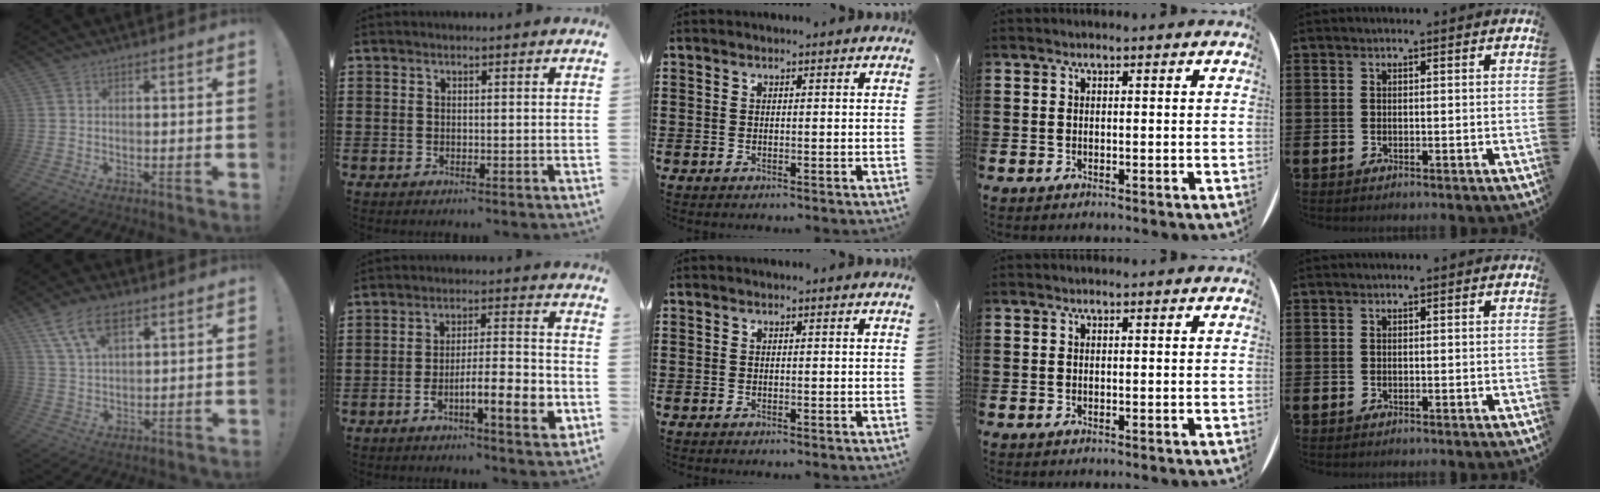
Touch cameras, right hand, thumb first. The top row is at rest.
{"thumb": {"total": 10.7, "force": [6.0, 5.5, 6.9], "torque": [-0.128, -0.006, 0.115]}, "index": {"total": 8.9, "force": [-3.9, 1.9, 7.7], "torque": [-0.116, 0.002, -0.068]}}